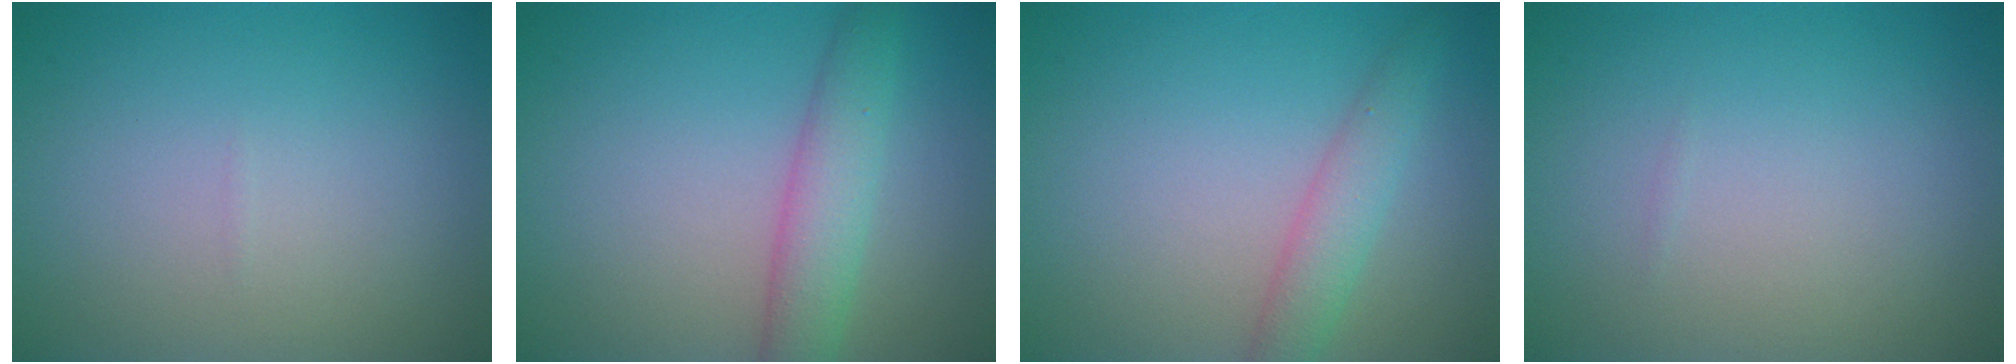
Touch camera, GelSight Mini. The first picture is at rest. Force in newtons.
{"total": 3.8, "press": 3.8, "slide": 0.1}
{"total": 2.7, "press": 2.7, "slide": 0.2}
{"total": 0.0}